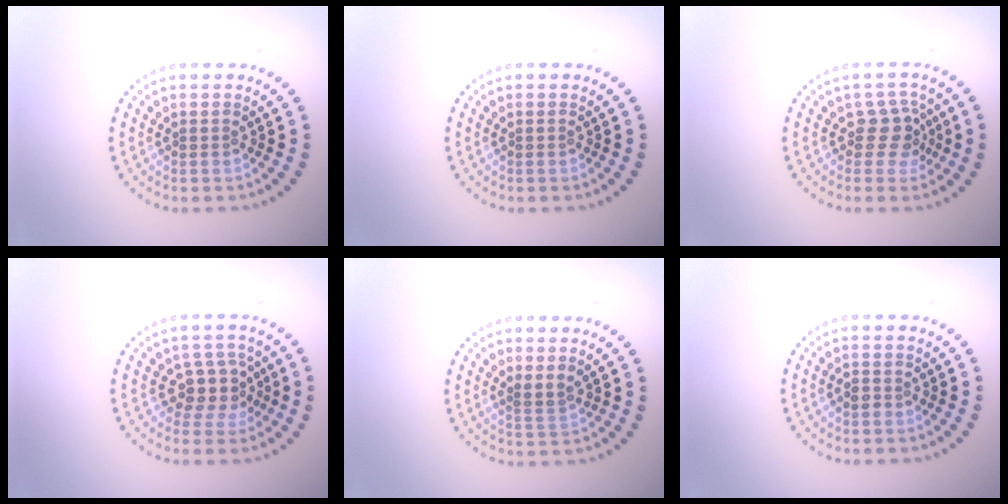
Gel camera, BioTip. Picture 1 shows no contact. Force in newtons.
{"total": 0.0}
{"total": 2.6, "press": 2.1, "slide": 1.5}
{"total": 2.9, "press": 2.2, "slide": 1.9}
{"total": 1.3, "press": 1.0, "slide": 0.8}
{"total": 0.8, "press": 0.7, "slide": 0.4}